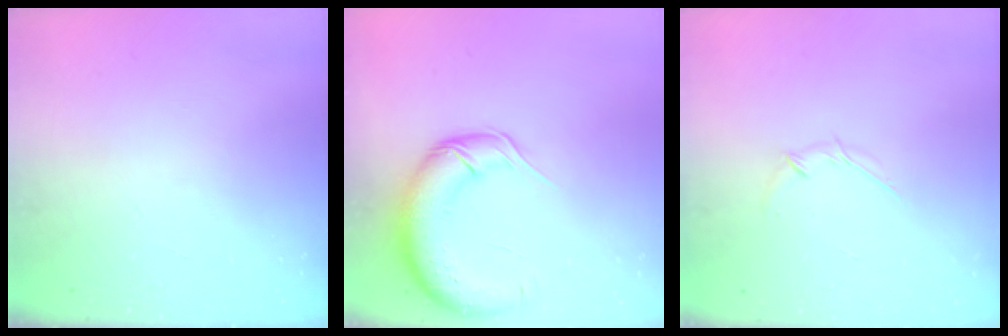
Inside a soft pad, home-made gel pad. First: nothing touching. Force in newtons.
{"total": 14.3, "press": 13.8, "slide": 3.5}
{"total": 2.7, "press": 2.6, "slide": 0.6}